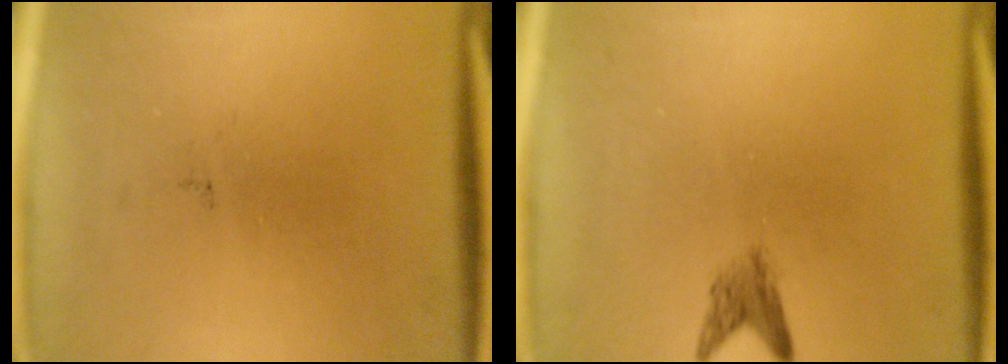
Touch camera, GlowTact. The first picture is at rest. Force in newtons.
{"total": 2.0}